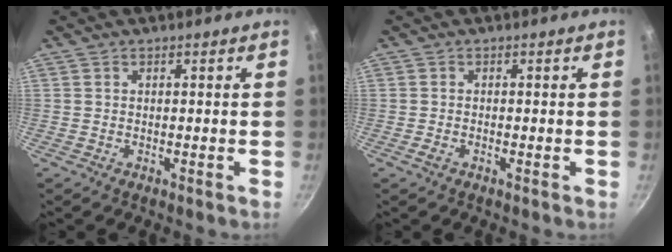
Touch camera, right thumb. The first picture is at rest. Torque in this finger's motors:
{"motor_torque": [0.26, 0.04, -0.22, 0.15, 0.03]}